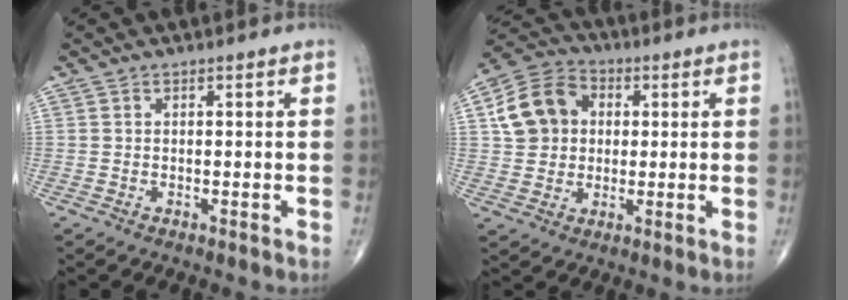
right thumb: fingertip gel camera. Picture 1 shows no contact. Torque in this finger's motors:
{"motor_torque": [-0.80, 1.04, 0.22, 0.00, 0.08]}